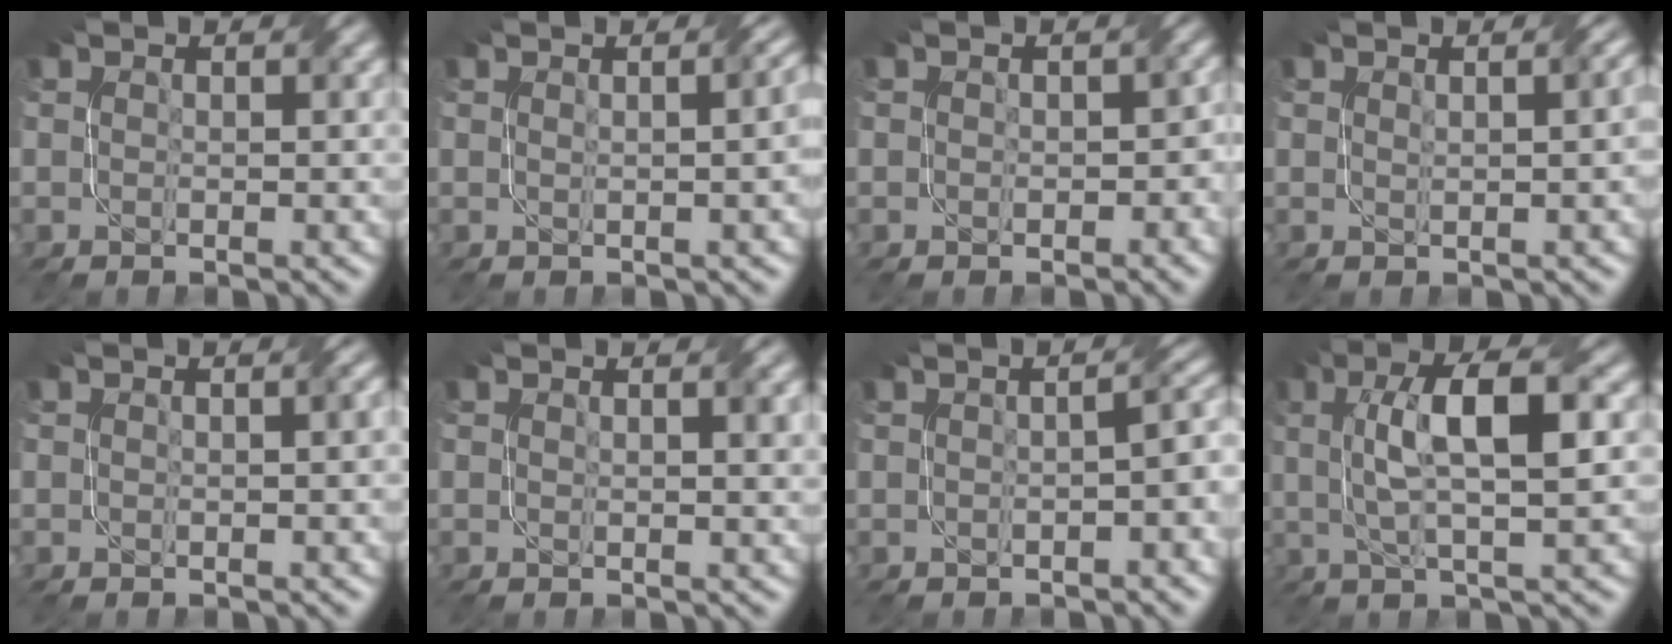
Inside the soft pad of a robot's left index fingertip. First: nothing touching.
{"total": 4.9, "force": [0.7, 2.2, 4.3], "torque": [-0.018, 0.021, 0.004]}
{"total": 2.3, "force": [-0.2, 1.7, 1.6], "torque": [-0.015, -0.007, -0.003]}
{"total": 3.0, "force": [0.8, 1.1, 2.7], "torque": [-0.020, 0.012, 0.009]}
{"total": 1.4, "force": [0.2, 0.2, 1.3], "torque": [-0.016, 0.003, 0.002]}
{"total": 2.0, "force": [0.8, 0.5, 1.7], "torque": [-0.016, 0.003, 0.013]}
{"total": 3.6, "force": [-0.5, 1.1, 3.4], "torque": [-0.037, 0.008, -0.002]}
{"total": 7.4, "force": [1.5, 2.0, 7.0], "torque": [-0.126, 0.012, 0.024]}